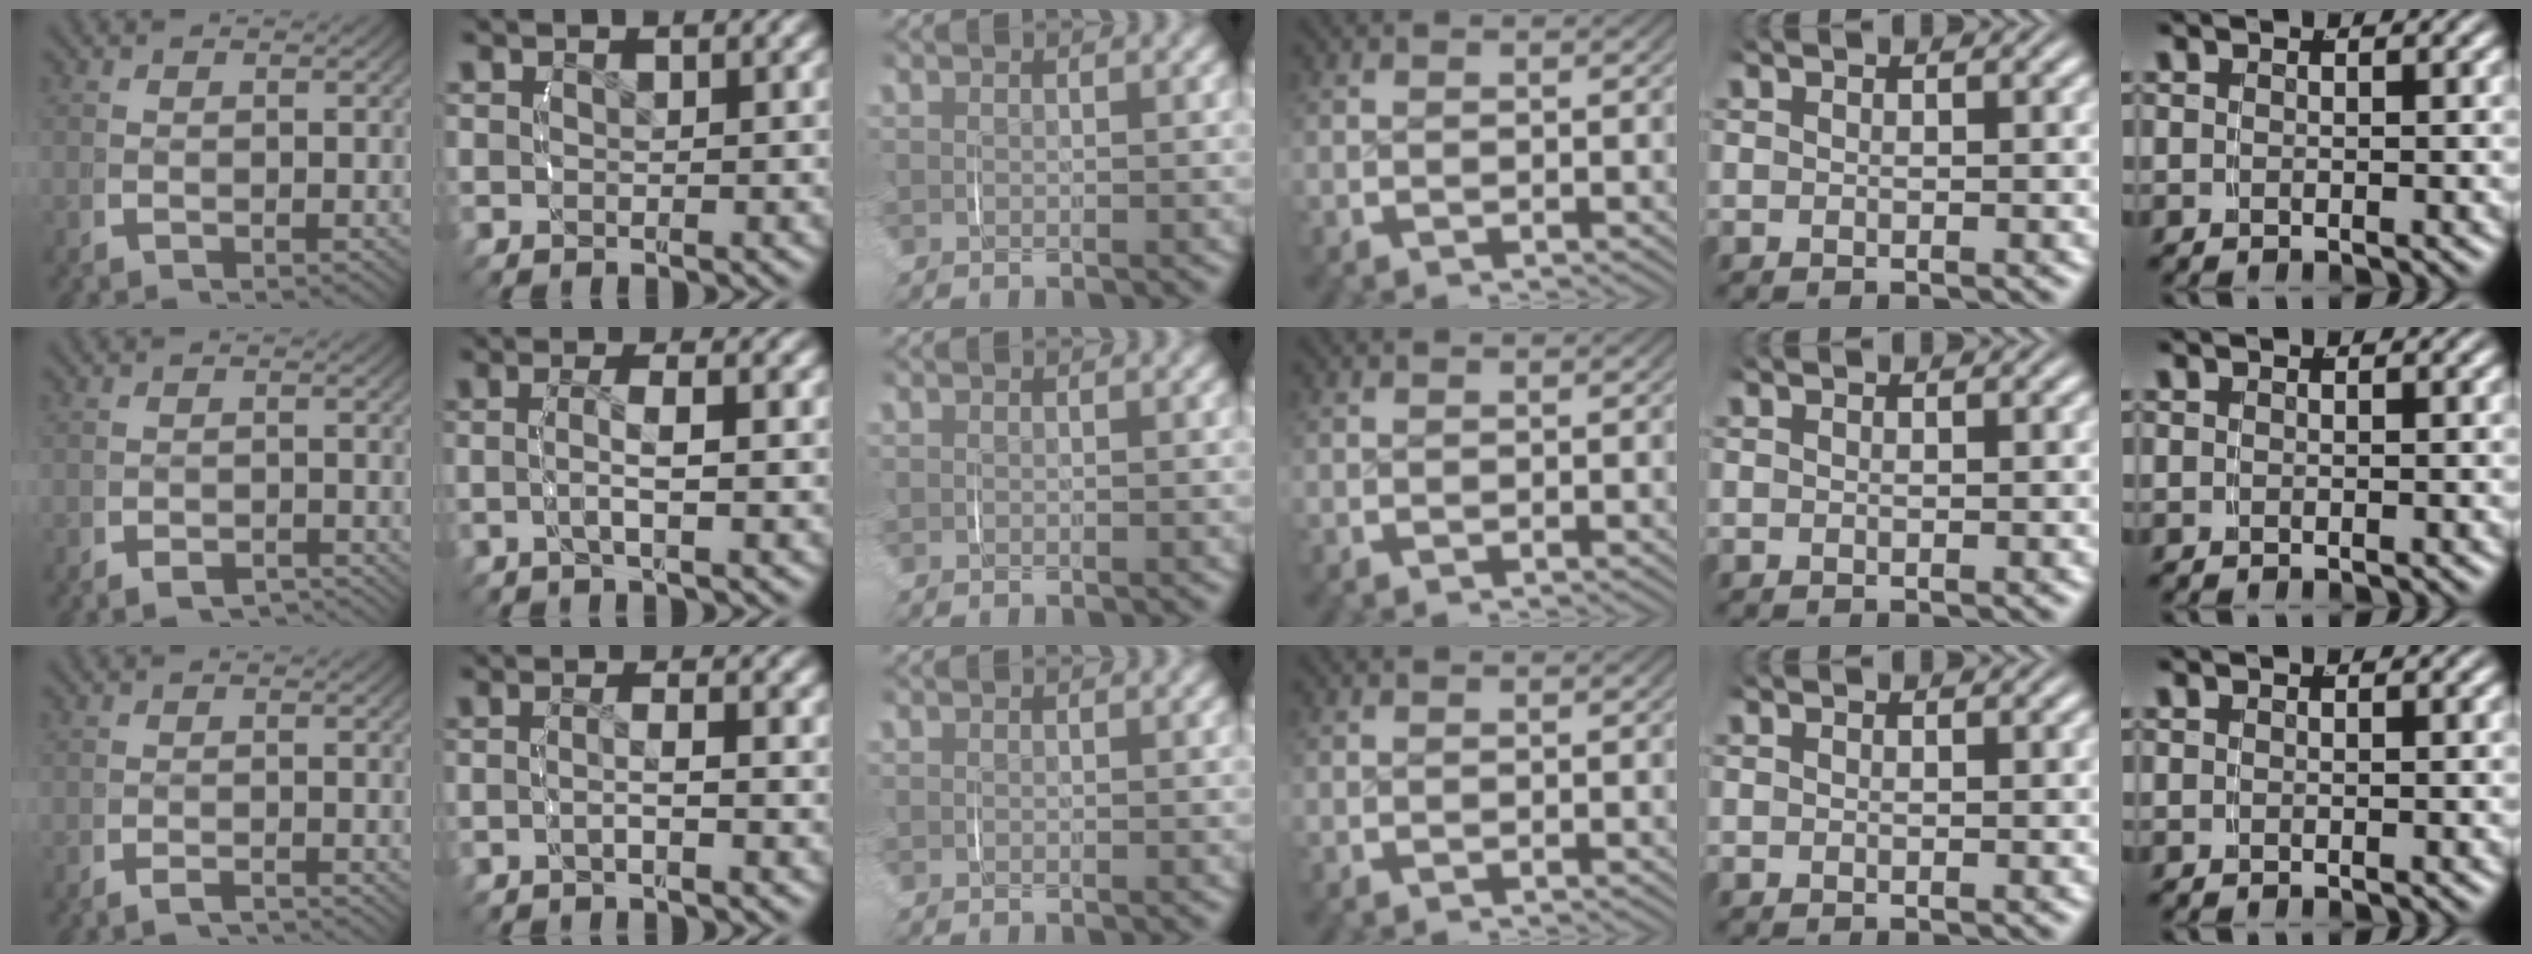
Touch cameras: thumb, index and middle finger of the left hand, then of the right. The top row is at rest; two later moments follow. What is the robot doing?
{"motion": "lift_and_place", "object": "toothpaste"}